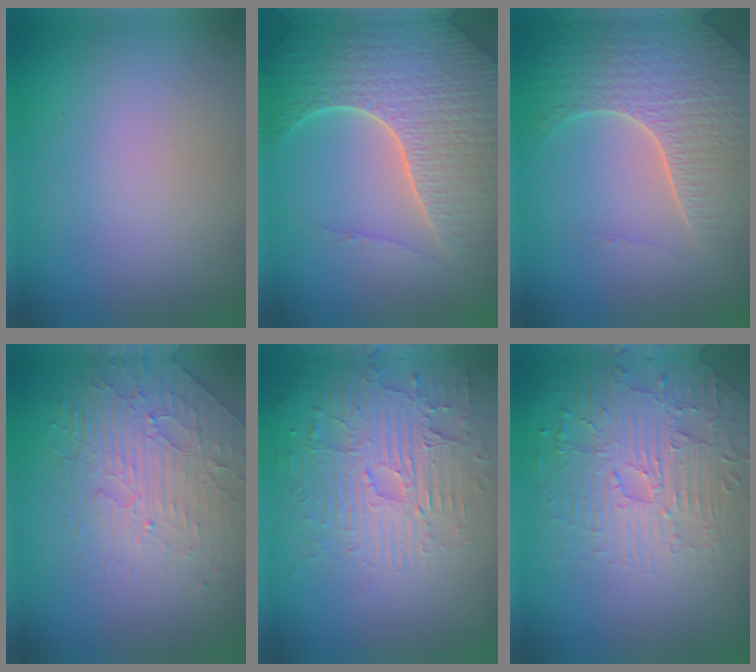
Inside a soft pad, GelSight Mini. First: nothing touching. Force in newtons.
{"total": 7.0, "press": 6.7, "slide": 1.8}
{"total": 5.8, "press": 4.7, "slide": 3.3}
{"total": 2.8, "press": 2.3, "slide": 1.6}
{"total": 4.1, "press": 3.7, "slide": 1.9}
{"total": 4.7, "press": 3.7, "slide": 2.9}